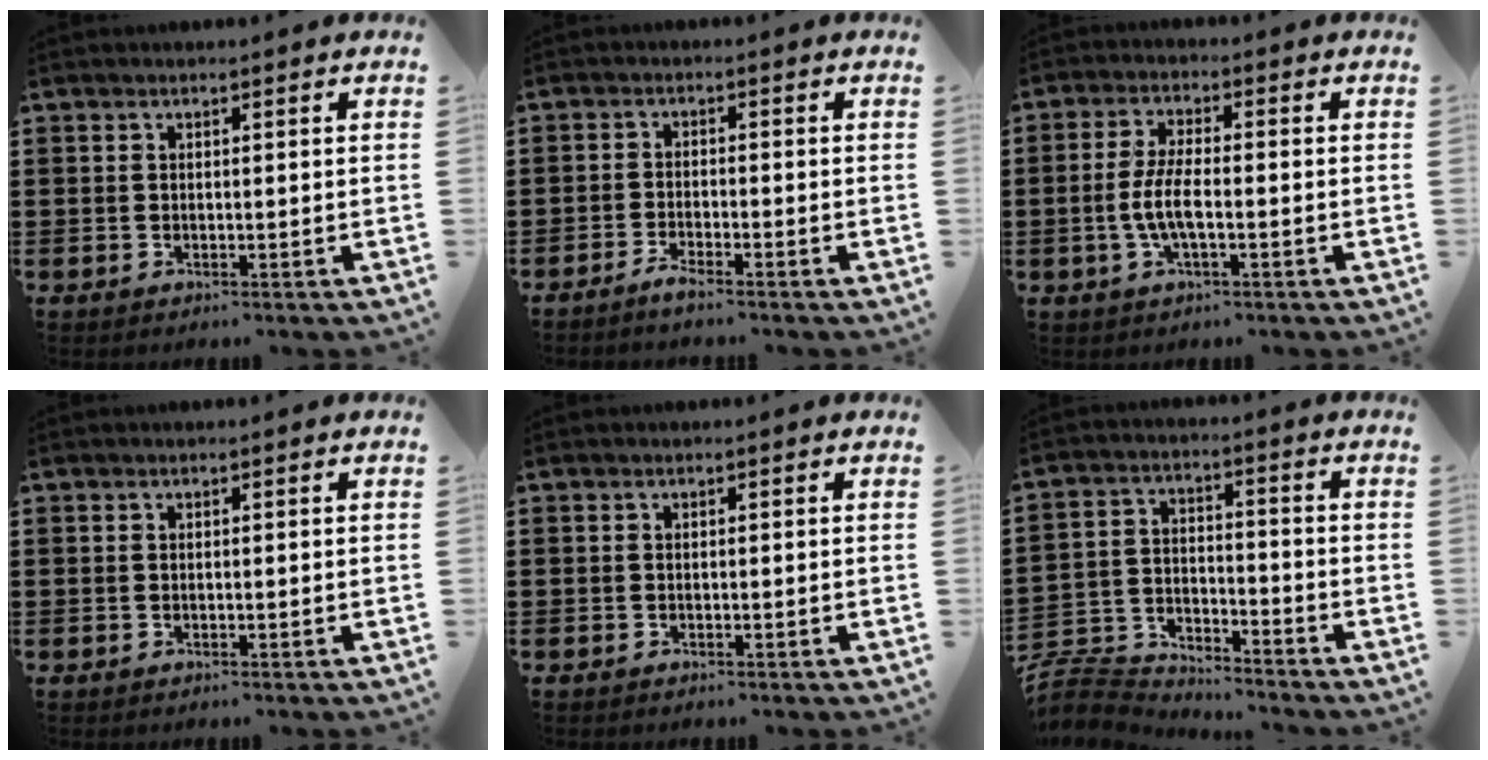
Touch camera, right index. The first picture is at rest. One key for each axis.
{"total": 1.8, "fx": -1.7, "fy": -0.1, "fz": 0.5, "tx": -0.010, "ty": 0.001, "tz": -0.032}
{"total": 5.2, "fx": -1.4, "fy": 1.5, "fz": 4.8, "tx": -0.117, "ty": -0.007, "tz": -0.036}
{"total": 0.0}
{"total": 0.0}
{"total": 5.9, "fx": -5.8, "fy": 1.2, "fz": 0.4, "tx": -0.025, "ty": 0.001, "tz": -0.121}